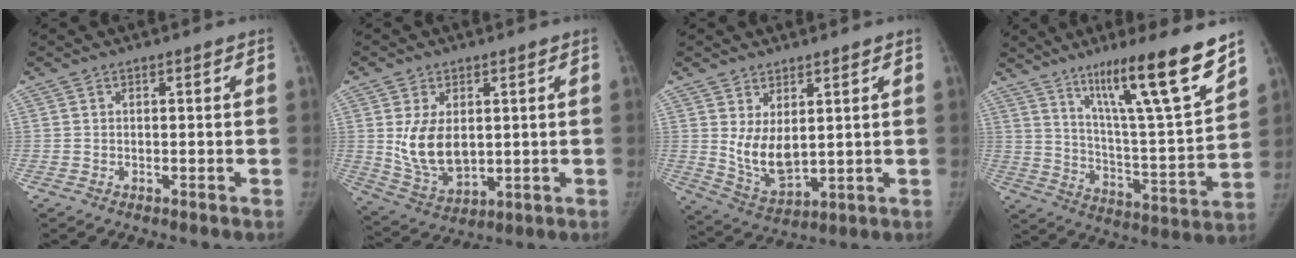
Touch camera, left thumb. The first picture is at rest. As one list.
[{"total": 10.8, "force": [1.6, 7.0, 8.0], "torque": [-0.126, -0.018, 0.051]}, {"total": 8.6, "force": [2.3, 4.7, 6.8], "torque": [-0.110, -0.032, 0.063]}, {"total": 21.0, "force": [13.9, 1.8, 15.7], "torque": [-0.228, -0.071, 0.234]}]